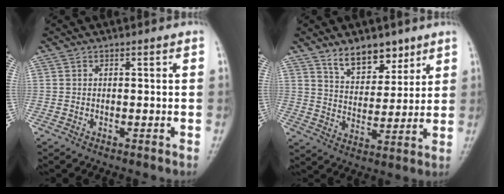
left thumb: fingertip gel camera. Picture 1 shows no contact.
{"total": 9.3, "force": [6.5, 5.0, 4.4], "torque": [-0.033, -0.046, 0.113]}